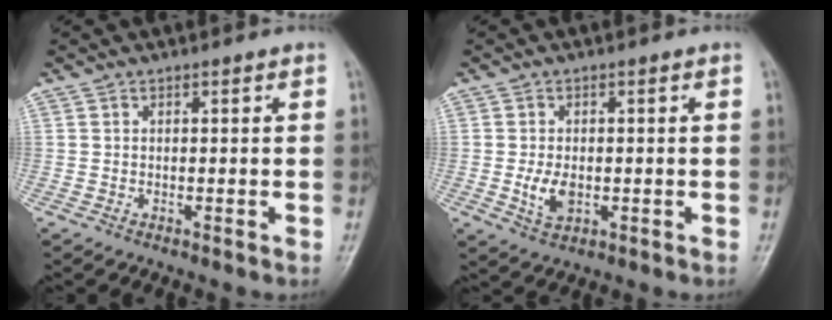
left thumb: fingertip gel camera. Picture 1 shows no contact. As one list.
[{"total": 4.1, "force": [-0.7, 2.7, 3.1], "torque": [-0.052, -0.007, -0.009]}]